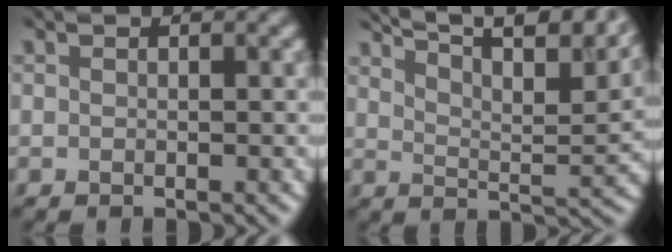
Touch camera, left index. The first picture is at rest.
{"total": 15.0, "force": [11.5, 4.4, 8.6], "torque": [-0.121, 0.032, 0.134]}